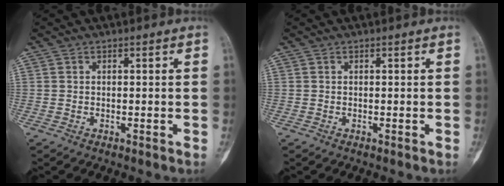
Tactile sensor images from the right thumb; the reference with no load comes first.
{"total": 0.0}